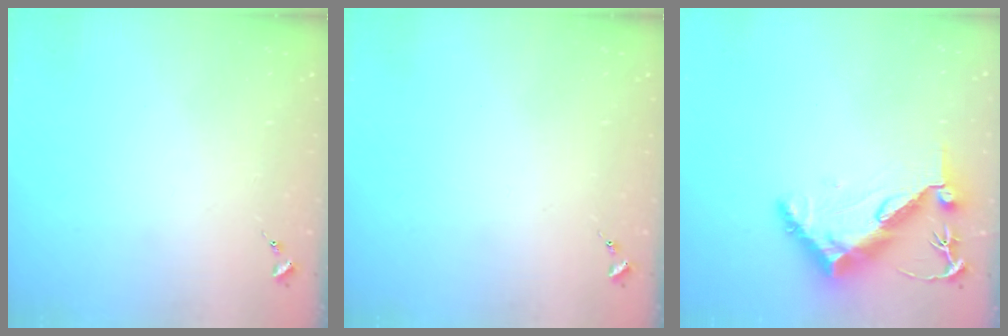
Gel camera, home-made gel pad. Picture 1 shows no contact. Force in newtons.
{"total": 0.0}
{"total": 12.8, "press": 12.8, "slide": 1.2}